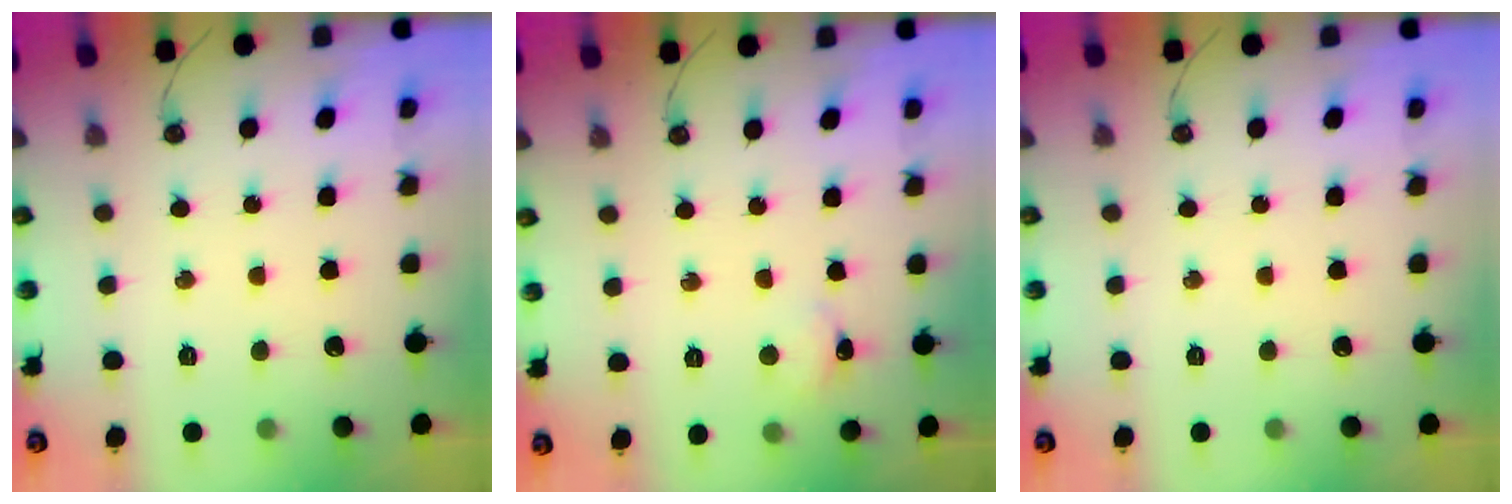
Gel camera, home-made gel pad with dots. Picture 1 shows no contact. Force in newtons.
{"total": 2.2, "press": 2.2, "slide": 0.3}
{"total": 0.0}